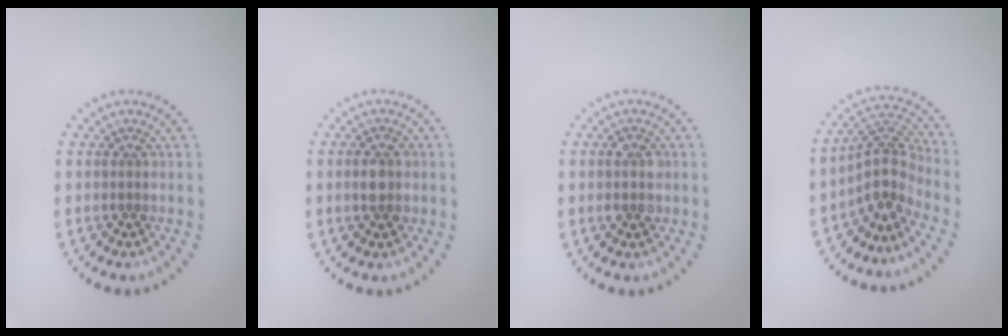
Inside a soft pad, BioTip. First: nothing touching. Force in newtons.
{"total": 2.5, "press": 2.5, "slide": 0.3}
{"total": 2.3, "press": 2.3, "slide": 0.2}
{"total": 3.8, "press": 2.8, "slide": 2.5}